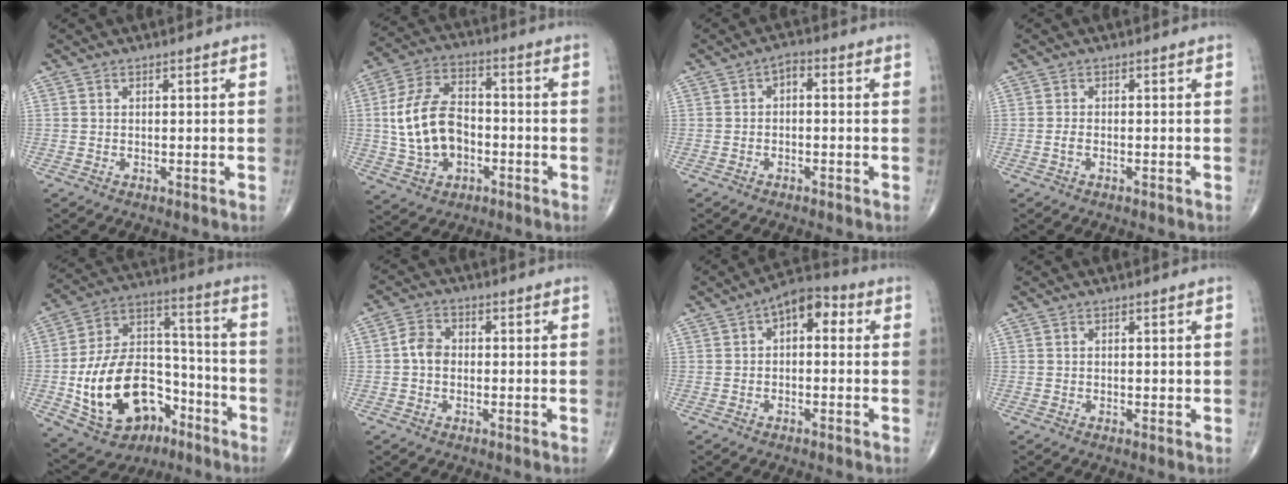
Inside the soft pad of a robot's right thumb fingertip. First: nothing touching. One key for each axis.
{"total": 13.9, "fx": -1.7, "fy": 9.3, "fz": 10.1, "tx": -0.179, "ty": 0.028, "tz": -0.030}
{"total": 2.3, "fx": -0.2, "fy": 1.3, "fz": 1.9, "tx": -0.019, "ty": 0.017, "tz": -0.012}
{"total": 1.0, "fx": -0.4, "fy": 0.4, "fz": 0.8, "tx": -0.020, "ty": 0.000, "tz": -0.008}
{"total": 22.1, "fx": -8.4, "fy": 14.5, "fz": 14.4, "tx": -0.230, "ty": 0.076, "tz": -0.125}
{"total": 4.0, "fx": -0.3, "fy": 3.1, "fz": 2.5, "tx": -0.040, "ty": 0.013, "tz": -0.015}
{"total": 7.3, "fx": 1.5, "fy": 4.1, "fz": 5.8, "tx": -0.061, "ty": 0.026, "tz": 0.009}
{"total": 0.5, "fx": 0.1, "fy": 0.3, "fz": 0.4, "tx": -0.002, "ty": -0.002, "tz": 0.000}